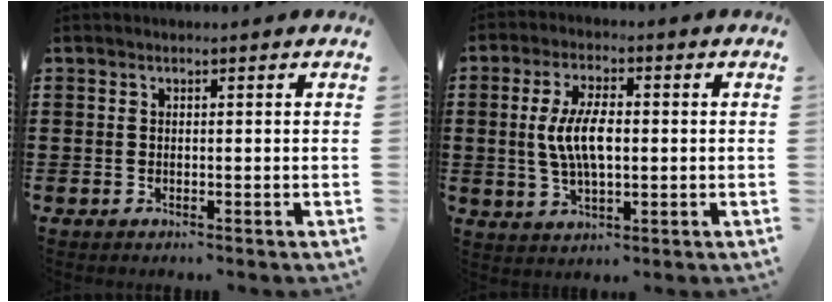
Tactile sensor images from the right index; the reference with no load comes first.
{"total": 7.2, "force": [0.2, 2.8, 6.6], "torque": [-0.145, 0.001, -0.005]}